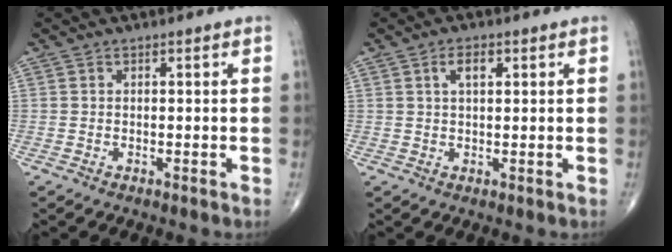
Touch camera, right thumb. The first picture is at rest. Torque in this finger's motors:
{"motor_torque": [0.24, -0.27, 0.13, 0.06, 0.12]}